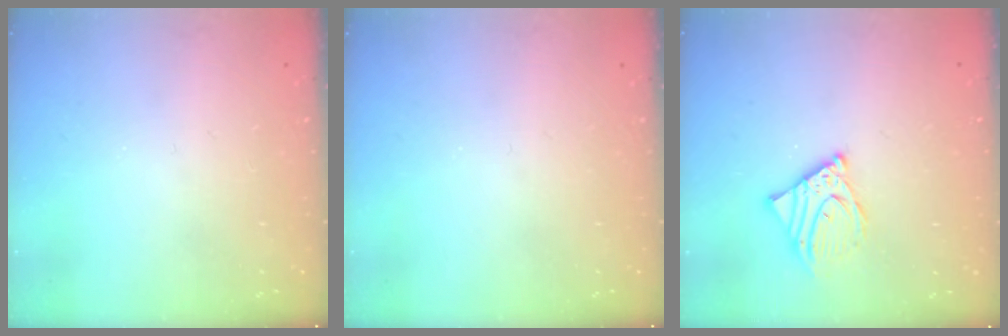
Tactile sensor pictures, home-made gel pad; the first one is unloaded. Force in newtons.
{"total": 0.0}
{"total": 8.7, "press": 8.6, "slide": 1.1}